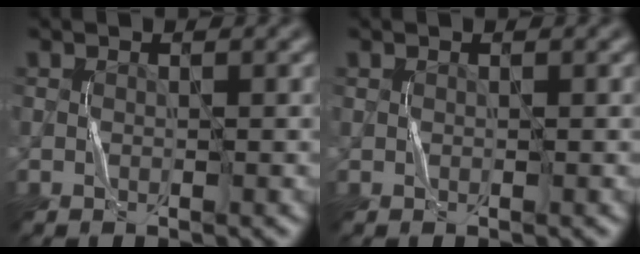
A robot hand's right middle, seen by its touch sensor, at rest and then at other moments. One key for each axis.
{"total": 0.0}